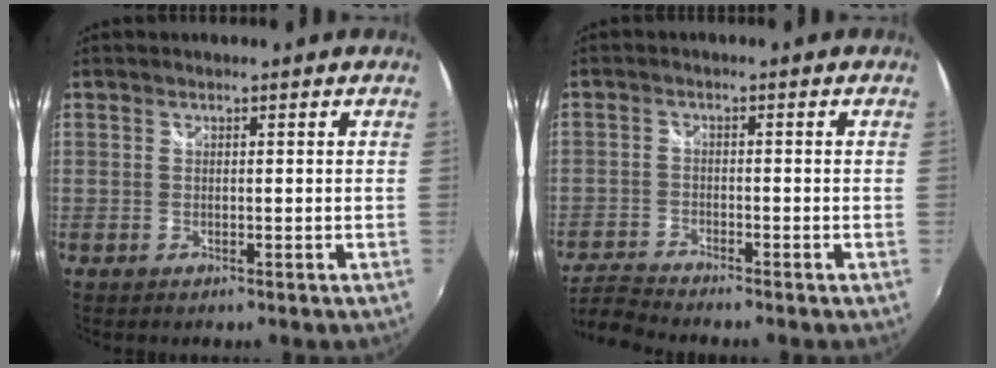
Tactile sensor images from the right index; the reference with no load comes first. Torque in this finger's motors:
{"motor_torque": [-0.07, -0.48, -0.36, -0.10]}